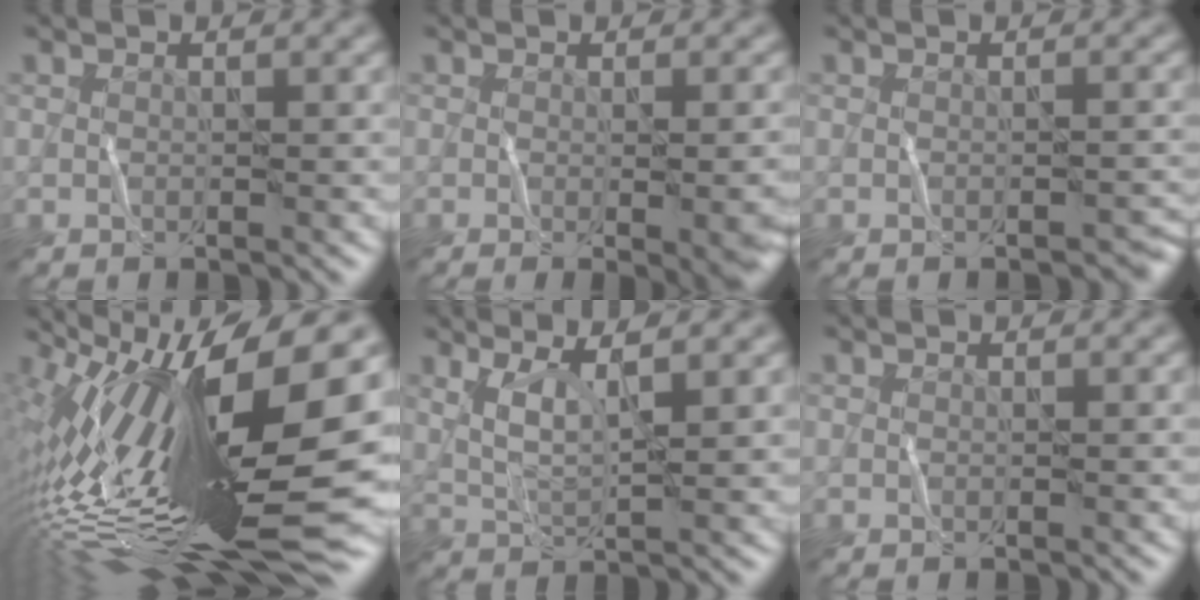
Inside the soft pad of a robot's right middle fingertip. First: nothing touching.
{"total": 5.0, "force": [-1.2, 1.4, 4.6], "torque": [-0.031, 0.002, 0.003]}
{"total": 0.9, "force": [-0.8, 0.0, 0.4], "torque": [-0.009, 0.003, -0.003]}
{"total": 18.6, "force": [-0.4, 6.6, 17.3], "torque": [-0.306, 0.007, -0.018]}
{"total": 3.0, "force": [1.4, 0.3, 2.7], "torque": [-0.070, -0.003, 0.045]}
{"total": 0.0}